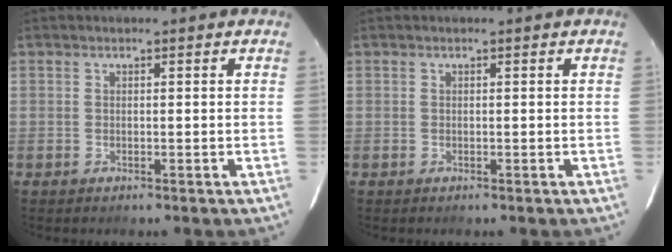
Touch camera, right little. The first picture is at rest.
{"total": 0.0}